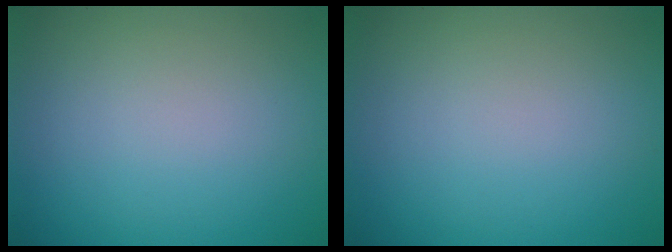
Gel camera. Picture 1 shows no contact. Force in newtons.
{"total": 0.0}